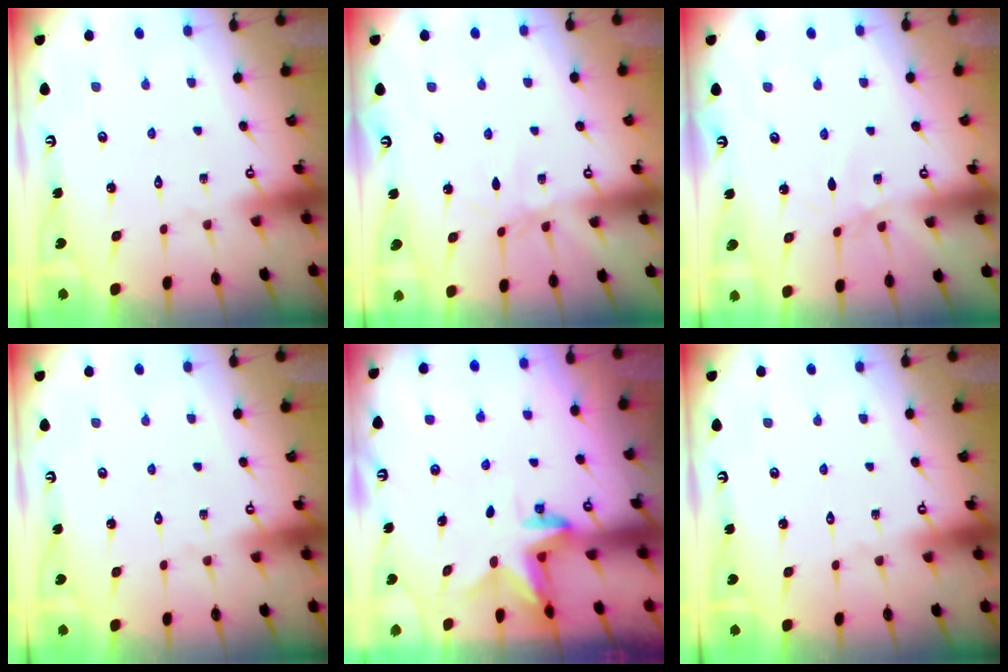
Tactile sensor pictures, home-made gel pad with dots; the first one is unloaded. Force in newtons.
{"total": 2.1, "press": 2.1, "slide": 0.5}
{"total": 1.8, "press": 1.7, "slide": 0.4}
{"total": 0.0}
{"total": 3.0, "press": 3.0, "slide": 0.3}
{"total": 0.0}